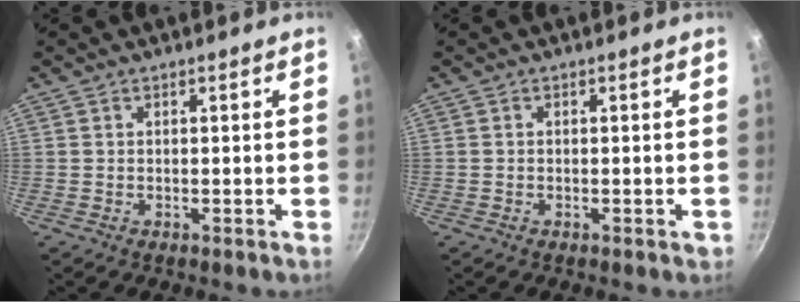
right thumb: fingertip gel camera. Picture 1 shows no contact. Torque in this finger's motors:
{"motor_torque": [-0.48, 0.31, -0.54, 0.22, 0.00]}